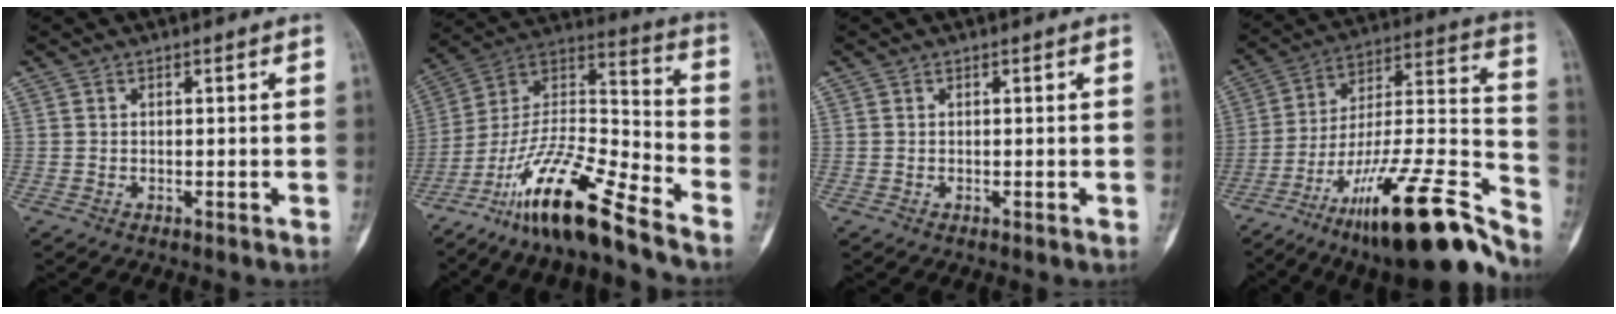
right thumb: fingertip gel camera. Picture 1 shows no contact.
{"total": 19.8, "force": [-14.3, 3.3, 13.3], "torque": [-0.252, 0.077, -0.263]}
{"total": 0.0}
{"total": 28.8, "force": [-19.2, 6.5, 20.4], "torque": [-0.254, 0.093, -0.311]}